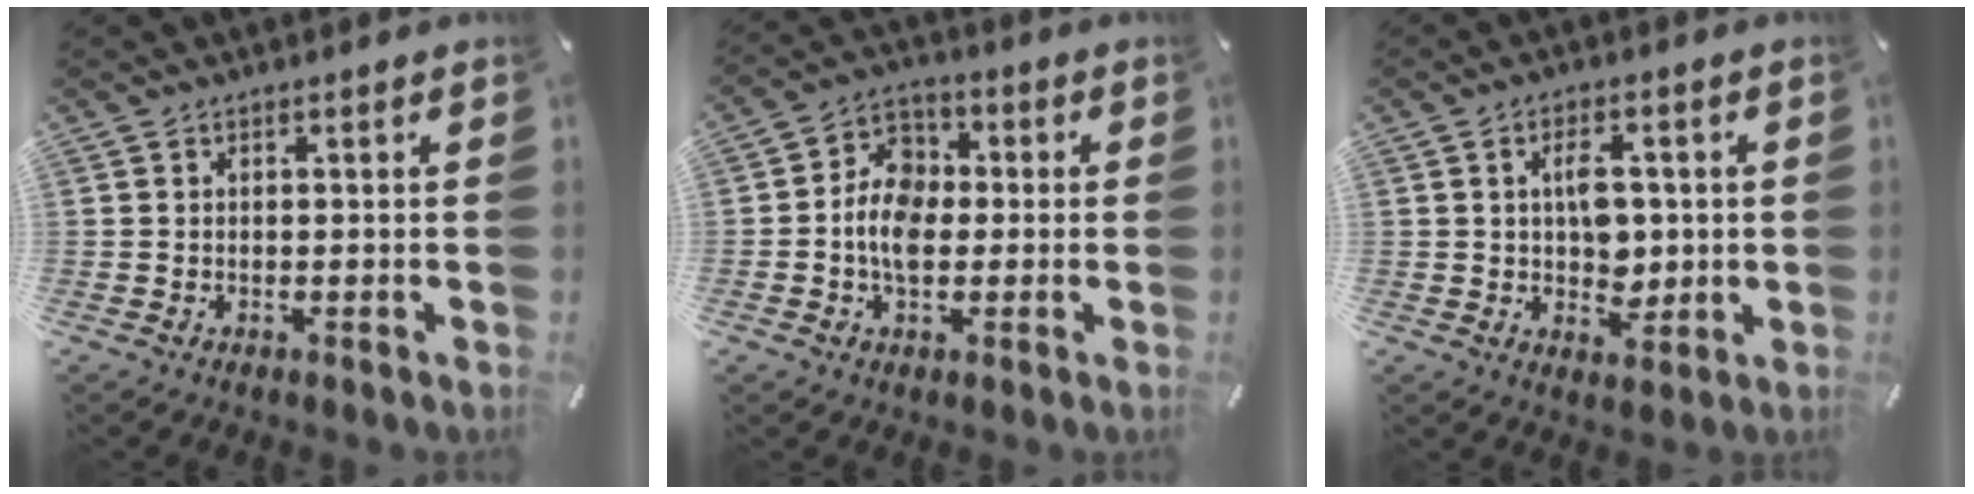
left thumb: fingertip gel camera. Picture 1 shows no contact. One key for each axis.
{"total": 9.0, "fx": -2.1, "fy": 6.7, "fz": 5.6, "tx": -0.113, "ty": 0.019, "tz": -0.040}
{"total": 7.2, "fx": 0.6, "fy": 4.8, "fz": 5.3, "tx": -0.072, "ty": 0.001, "tz": 0.008}